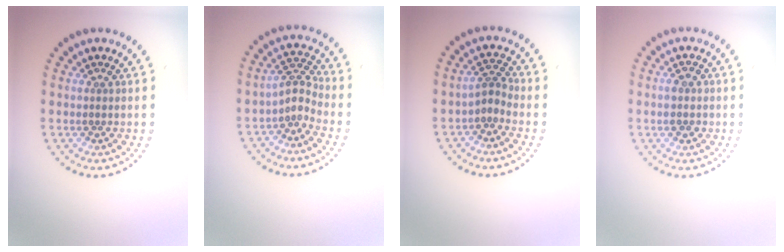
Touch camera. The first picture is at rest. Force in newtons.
{"total": 2.2, "press": 1.4, "slide": 1.6}
{"total": 1.8, "press": 1.2, "slide": 1.3}
{"total": 1.6, "press": 1.6, "slide": 0.1}